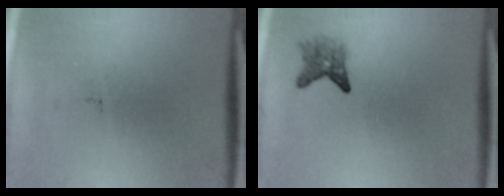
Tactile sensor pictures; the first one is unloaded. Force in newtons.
{"total": 2.4}